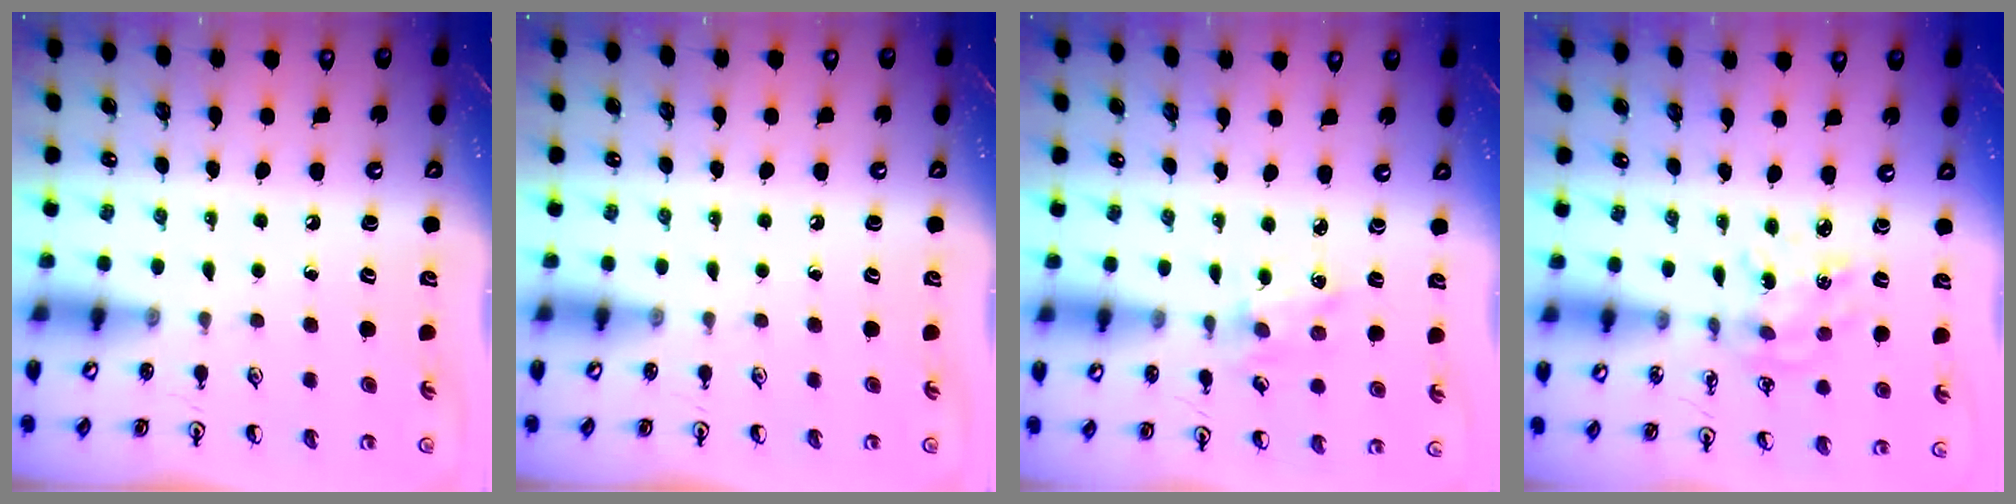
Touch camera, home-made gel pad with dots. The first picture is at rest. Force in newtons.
{"total": 0.0}
{"total": 1.9, "press": 1.9, "slide": 0.3}
{"total": 2.8, "press": 2.8, "slide": 0.2}